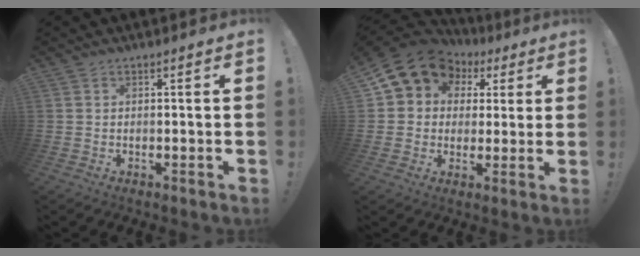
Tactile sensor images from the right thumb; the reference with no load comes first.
{"total": 11.7, "force": [5.2, 9.5, 4.5], "torque": [-0.066, -0.030, 0.103]}